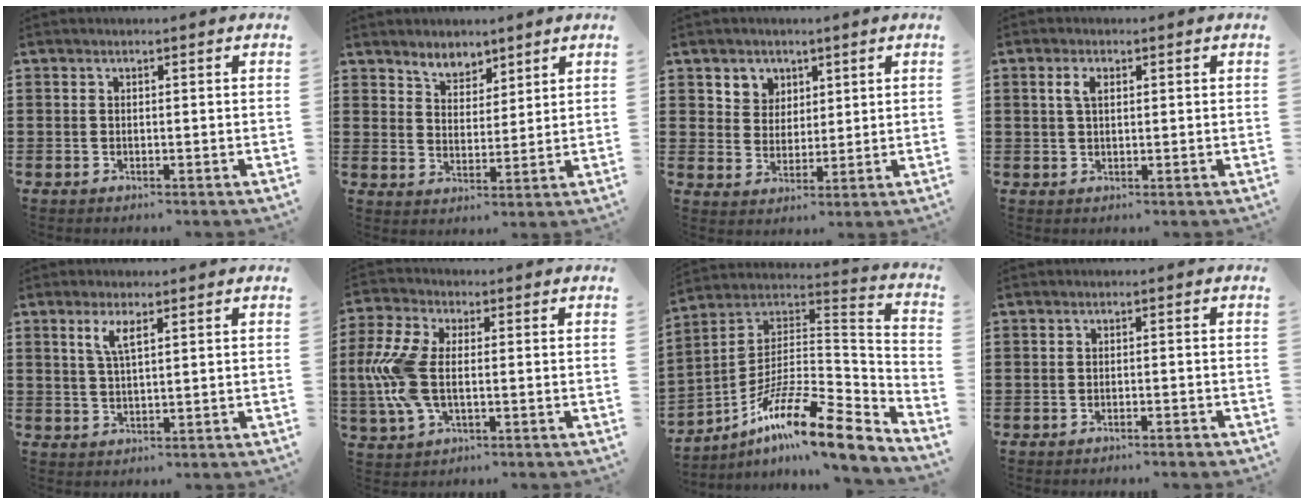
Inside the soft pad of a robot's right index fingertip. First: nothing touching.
{"total": 4.2, "force": [3.7, 2.0, 0.1], "torque": [-0.019, -0.001, 0.070]}
{"total": 4.1, "force": [2.3, 3.4, -0.1], "torque": [-0.020, 0.010, 0.041]}
{"total": 2.7, "force": [0.9, 1.3, 2.2], "torque": [-0.048, 0.008, 0.014]}
{"total": 3.4, "force": [1.5, 0.8, 2.9], "torque": [-0.063, 0.004, 0.024]}
{"total": 10.1, "force": [-0.6, 5.3, 8.5], "torque": [-0.214, -0.010, -0.018]}
{"total": 13.8, "force": [-9.4, 2.9, 9.6], "torque": [-0.172, 0.011, -0.173]}
{"total": 1.1, "force": [-1.1, -0.1, 0.3], "torque": [-0.008, -0.001, -0.021]}